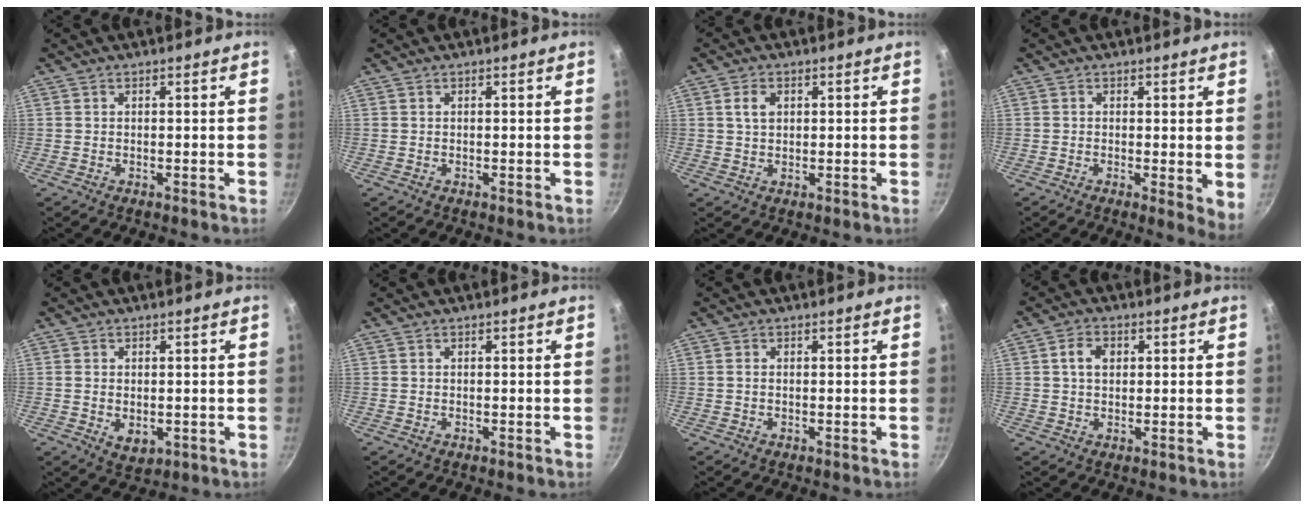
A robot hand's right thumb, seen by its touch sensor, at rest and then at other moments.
{"total": 0.0}
{"total": 3.2, "force": [1.0, 2.2, 2.1], "torque": [-0.030, 0.002, 0.017]}
{"total": 4.2, "force": [0.2, 1.6, 3.9], "torque": [-0.048, -0.012, 0.000]}
{"total": 4.3, "force": [-0.5, 2.9, 3.1], "torque": [-0.050, -0.013, -0.002]}
{"total": 0.0}
{"total": 0.5, "force": [0.0, 0.4, 0.4], "torque": [-0.008, 0.002, -0.001]}
{"total": 4.1, "force": [0.9, 2.9, 2.7], "torque": [-0.035, 0.005, 0.012]}